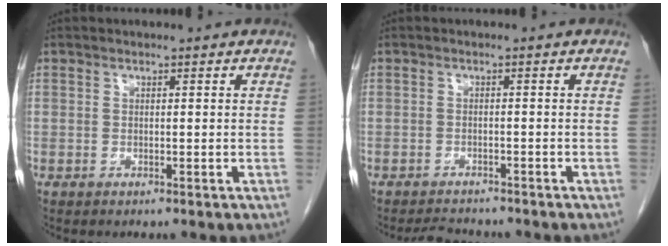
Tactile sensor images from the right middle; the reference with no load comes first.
{"total": 3.1, "force": [-3.0, 0.5, 0.4], "torque": [-0.011, -0.011, -0.049]}